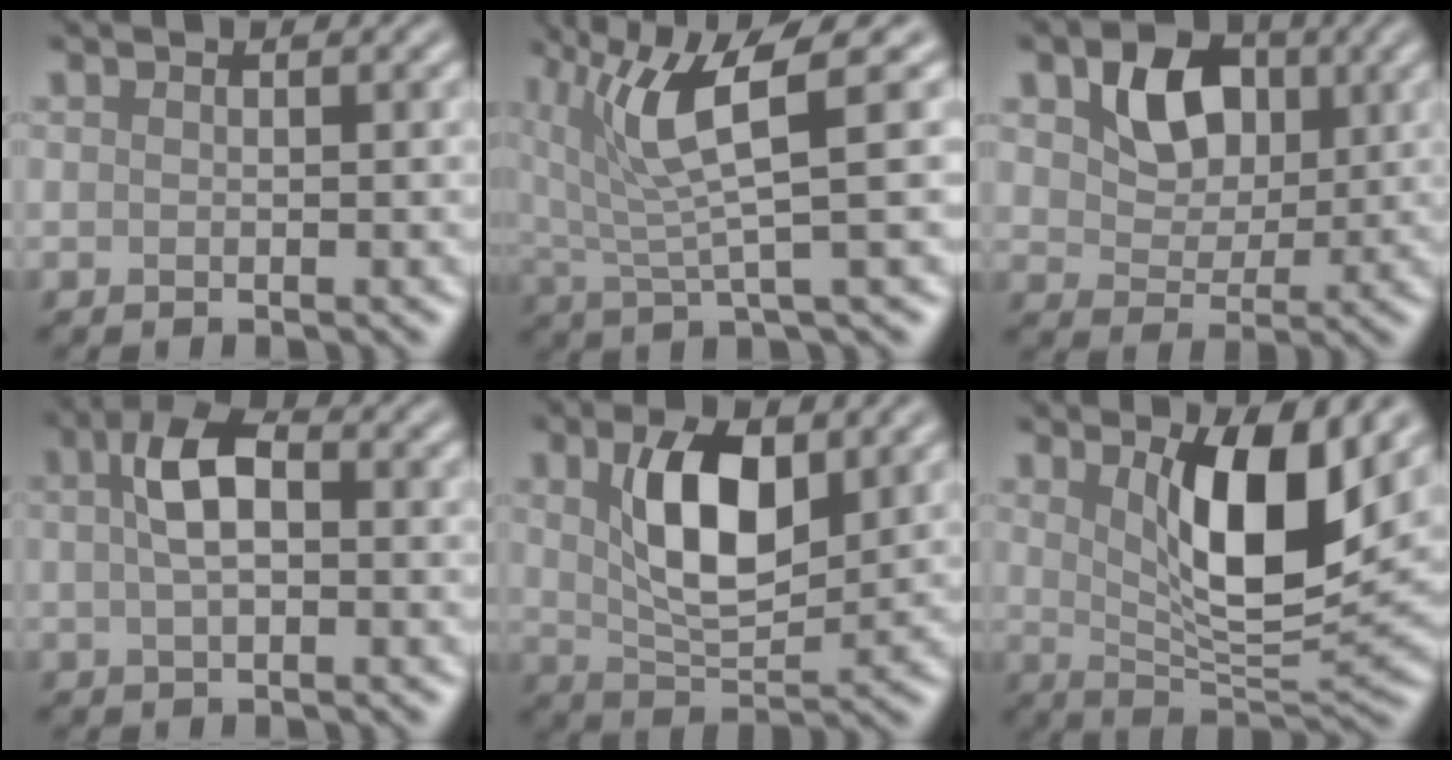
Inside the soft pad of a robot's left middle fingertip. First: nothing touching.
{"total": 6.4, "force": [2.8, 1.3, 5.7], "torque": [-0.116, 0.005, 0.049]}
{"total": 5.1, "force": [1.9, 3.7, 3.0], "torque": [-0.062, 0.000, 0.023]}
{"total": 3.9, "force": [0.5, 1.9, 3.4], "torque": [-0.066, 0.009, 0.002]}
{"total": 6.8, "force": [2.2, 3.2, 5.7], "torque": [-0.112, 0.003, 0.041]}
{"total": 8.3, "force": [2.7, 2.5, 7.4], "torque": [-0.126, -0.016, 0.049]}